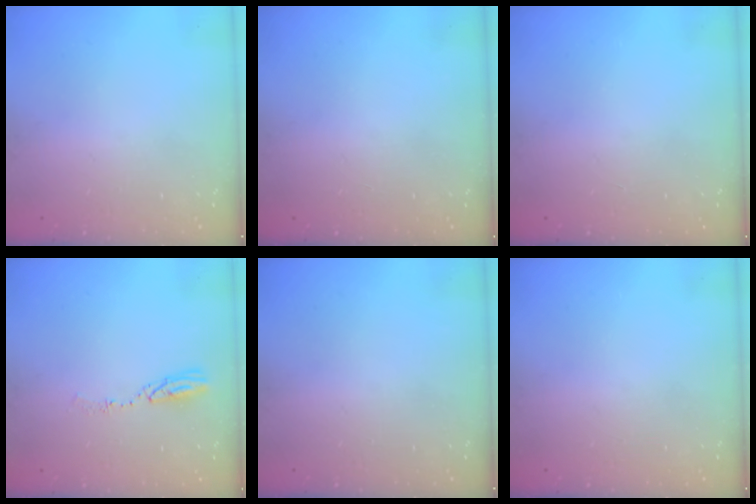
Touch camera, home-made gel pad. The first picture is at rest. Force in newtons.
{"total": 0.0}
{"total": 0.0}
{"total": 4.6, "press": 4.6, "slide": 0.4}
{"total": 0.0}
{"total": 0.0}